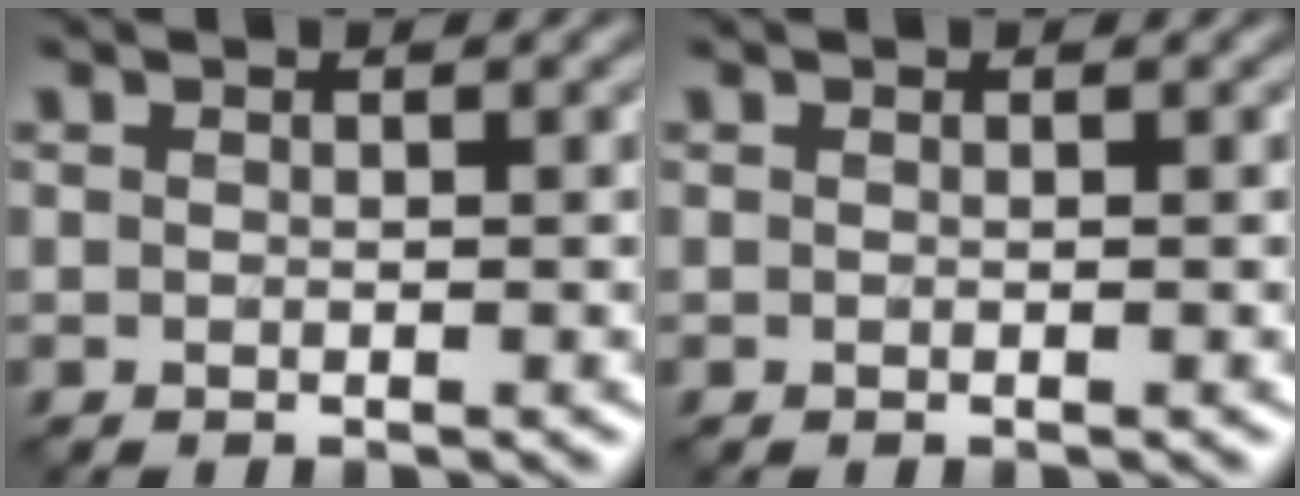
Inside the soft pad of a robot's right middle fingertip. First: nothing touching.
{"total": 0.0}